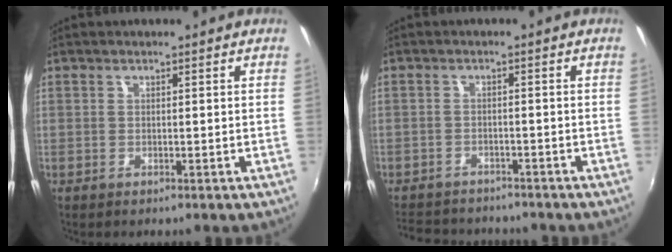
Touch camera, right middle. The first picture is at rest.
{"total": 9.1, "force": [-8.1, 3.5, 2.4], "torque": [-0.073, 0.000, -0.124]}